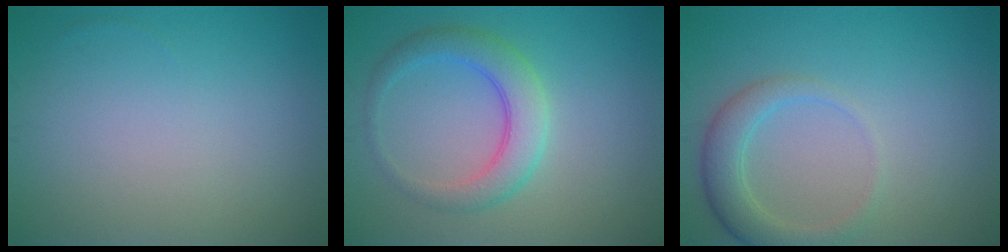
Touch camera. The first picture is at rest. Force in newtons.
{"total": 4.2, "press": 4.2, "slide": 0.1}
{"total": 3.2, "press": 3.2, "slide": 0.2}